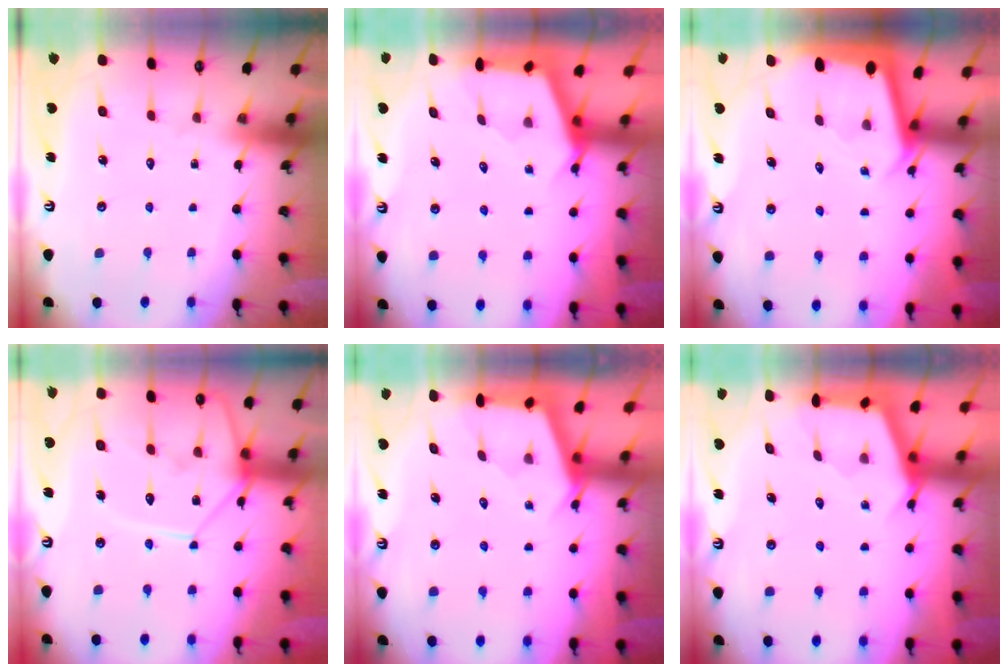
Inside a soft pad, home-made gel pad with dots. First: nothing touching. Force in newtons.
{"total": 2.6, "press": 2.6, "slide": 0.4}
{"total": 2.2, "press": 2.2, "slide": 0.2}
{"total": 12.3, "press": 12.2, "slide": 1.3}
{"total": 2.7, "press": 2.7, "slide": 0.3}
{"total": 3.0, "press": 3.0, "slide": 0.3}